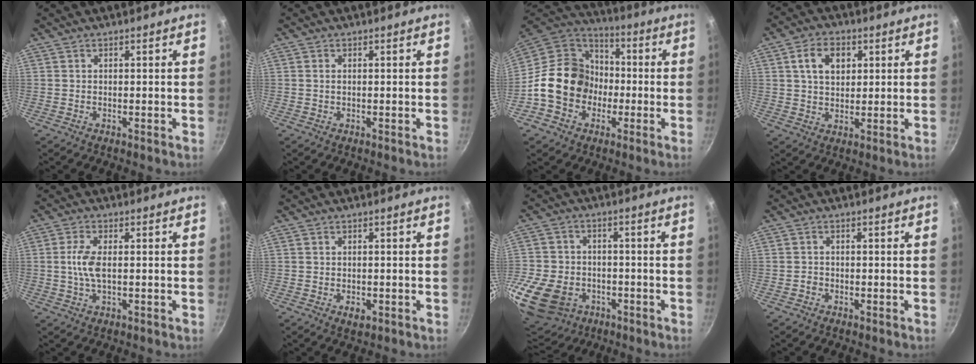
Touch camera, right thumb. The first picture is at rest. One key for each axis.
{"total": 0.6, "fx": 0.1, "fy": 0.4, "fz": 0.5, "tx": -0.010, "ty": 0.001, "tz": 0.001}
{"total": 17.8, "fx": -3.0, "fy": 15.0, "fz": 9.0, "tx": -0.119, "ty": 0.048, "tz": -0.062}
{"total": 7.4, "fx": 2.3, "fy": 5.2, "fz": 4.8, "tx": -0.064, "ty": 0.001, "tz": 0.038}
{"total": 5.1, "fx": 0.1, "fy": 2.1, "fz": 4.6, "tx": -0.103, "ty": 0.002, "tz": -0.001}
{"total": 2.2, "fx": -0.7, "fy": 1.4, "fz": 1.6, "tx": -0.025, "ty": -0.004, "tz": -0.008}
{"total": 20.6, "fx": -6.8, "fy": 15.7, "fz": 11.4, "tx": -0.259, "ty": 0.022, "tz": -0.107}
{"total": 1.0, "fx": -0.6, "fy": 0.8, "fz": 0.2, "tx": -0.004, "ty": 0.004, "tz": -0.010}